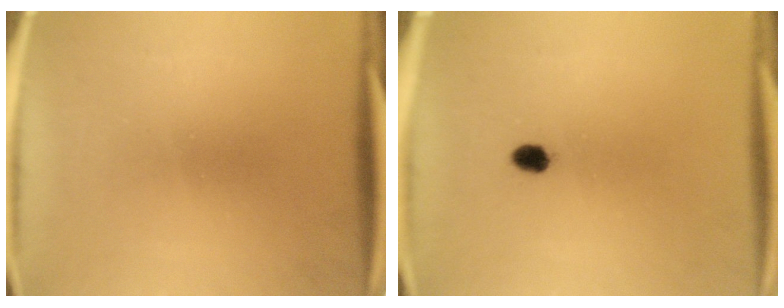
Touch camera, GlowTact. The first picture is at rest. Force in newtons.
{"total": 2.1}